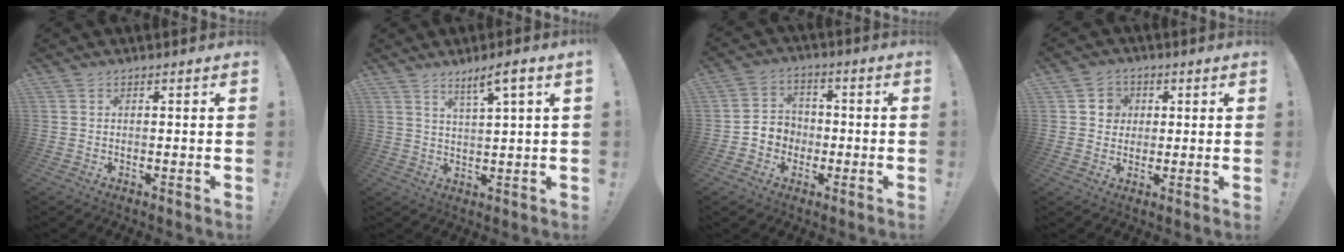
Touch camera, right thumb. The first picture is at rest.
{"total": 5.4, "force": [3.6, -0.2, 4.1], "torque": [-0.066, -0.014, 0.054]}
{"total": 6.7, "force": [-2.4, 6.1, 1.4], "torque": [-0.017, 0.017, -0.044]}
{"total": 5.4, "force": [0.9, 5.2, 1.2], "torque": [-0.015, -0.003, 0.017]}